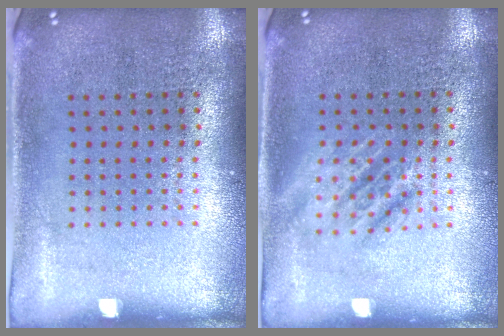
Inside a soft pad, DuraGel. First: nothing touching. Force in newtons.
{"total": 1.1, "press": 1.1, "slide": 0.2}